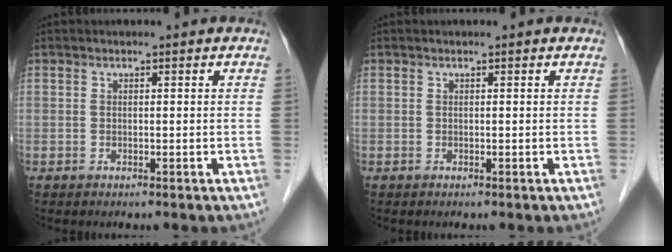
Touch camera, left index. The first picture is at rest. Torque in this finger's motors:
{"motor_torque": [0.00, 0.00, 0.00, 0.00]}